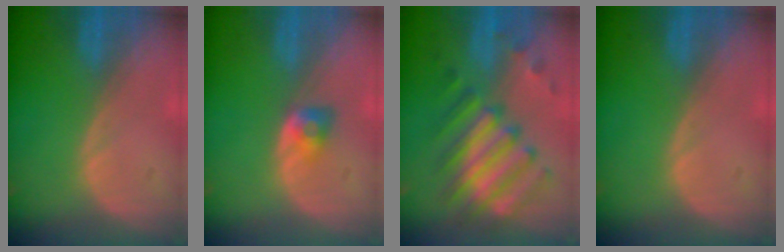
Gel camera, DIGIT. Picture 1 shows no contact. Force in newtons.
{"total": 2.9, "press": 2.5, "slide": 1.5}
{"total": 9.3, "press": 9.2, "slide": 1.5}
{"total": 0.0}